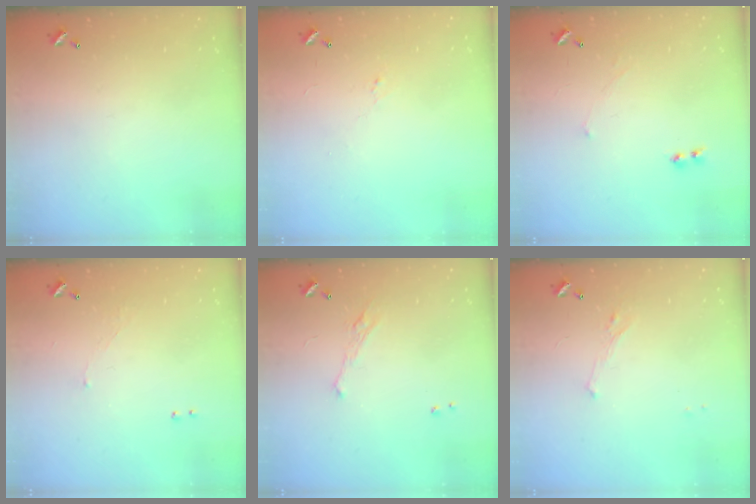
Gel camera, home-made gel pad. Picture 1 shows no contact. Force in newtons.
{"total": 0.7, "press": 0.4, "slide": 0.6}
{"total": 2.4, "press": 2.3, "slide": 0.5}
{"total": 1.3, "press": 1.2, "slide": 0.5}
{"total": 2.0, "press": 1.9, "slide": 0.7}
{"total": 1.4, "press": 1.3, "slide": 0.6}